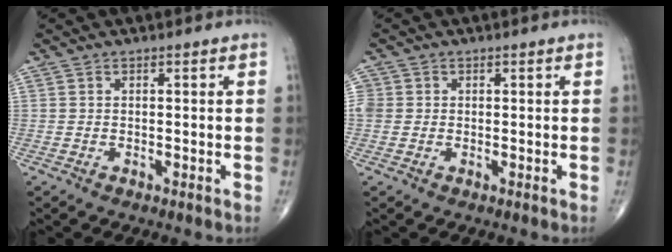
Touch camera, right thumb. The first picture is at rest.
{"total": 3.0, "force": [0.2, 2.8, 1.1], "torque": [-0.019, 0.010, 0.008]}